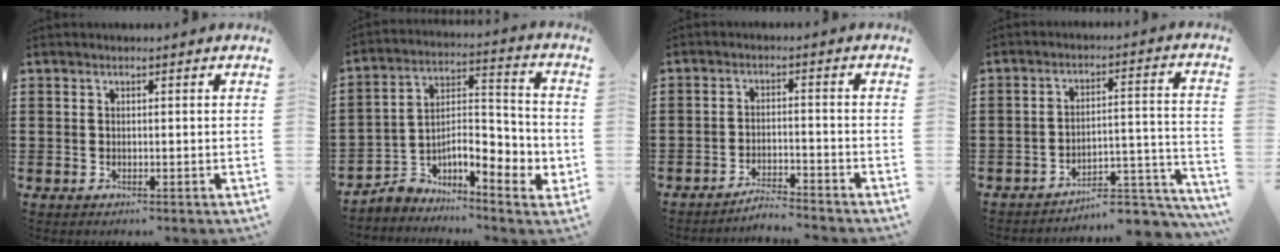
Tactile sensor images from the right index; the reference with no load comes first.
{"total": 6.7, "force": [-3.2, 3.4, 4.8], "torque": [-0.088, -0.004, -0.056]}
{"total": 3.3, "force": [-3.3, -0.1, 0.5], "torque": [-0.013, 0.001, -0.068]}
{"total": 6.5, "force": [-6.1, 1.0, 1.9], "torque": [-0.024, 0.014, -0.119]}